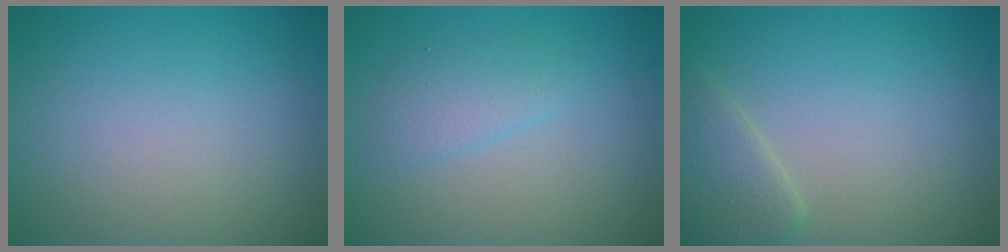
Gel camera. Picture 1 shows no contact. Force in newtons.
{"total": 1.9, "press": 1.9, "slide": 0.1}
{"total": 2.7, "press": 2.6, "slide": 0.2}